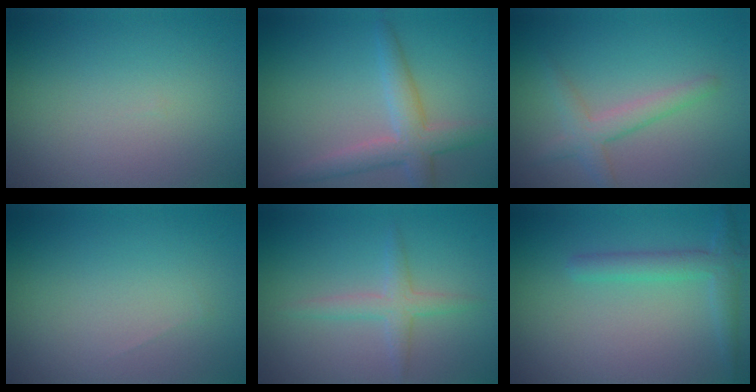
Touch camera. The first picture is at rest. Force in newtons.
{"total": 3.8, "press": 3.8, "slide": 0.2}
{"total": 2.5, "press": 2.5, "slide": 0.1}
{"total": 0.0}
{"total": 2.2, "press": 2.2, "slide": 0.1}
{"total": 2.6, "press": 2.6, "slide": 0.2}